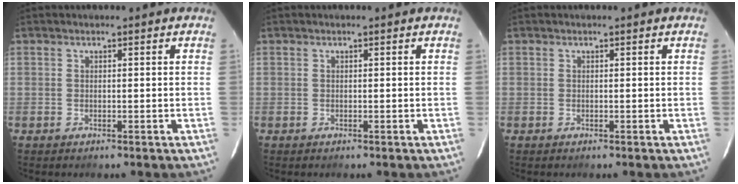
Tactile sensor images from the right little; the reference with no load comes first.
{"total": 0.0}
{"total": 0.0}